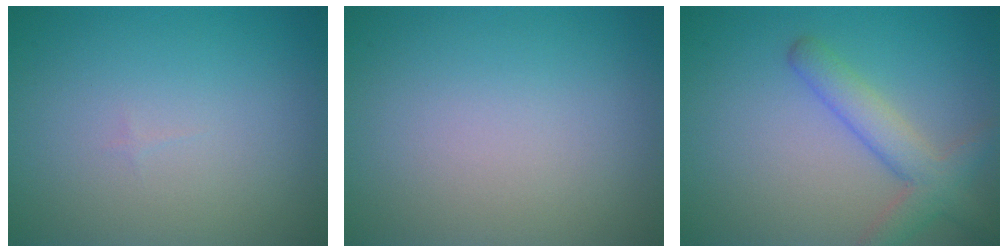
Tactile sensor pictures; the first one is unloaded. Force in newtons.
{"total": 0.0}
{"total": 3.8, "press": 3.8, "slide": 0.3}